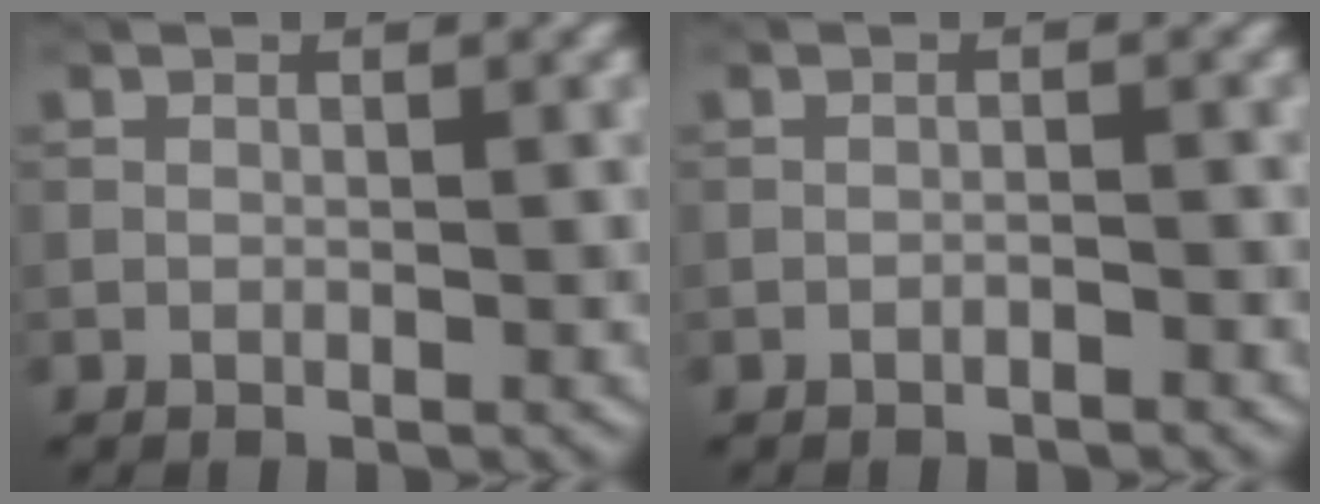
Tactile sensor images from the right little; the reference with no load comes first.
{"total": 0.8, "force": [-0.7, 0.1, 0.4], "torque": [-0.005, 0.003, -0.013]}